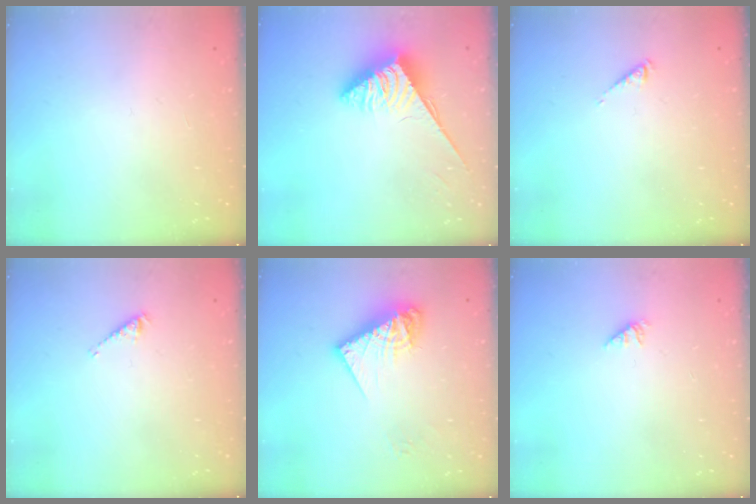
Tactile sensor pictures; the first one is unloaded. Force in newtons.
{"total": 3.8, "press": 3.7, "slide": 0.6}
{"total": 0.8, "press": 0.8, "slide": 0.1}
{"total": 2.9, "press": 2.9, "slide": 0.5}
{"total": 12.5, "press": 12.5, "slide": 1.4}
{"total": 1.1, "press": 1.1, "slide": 0.1}